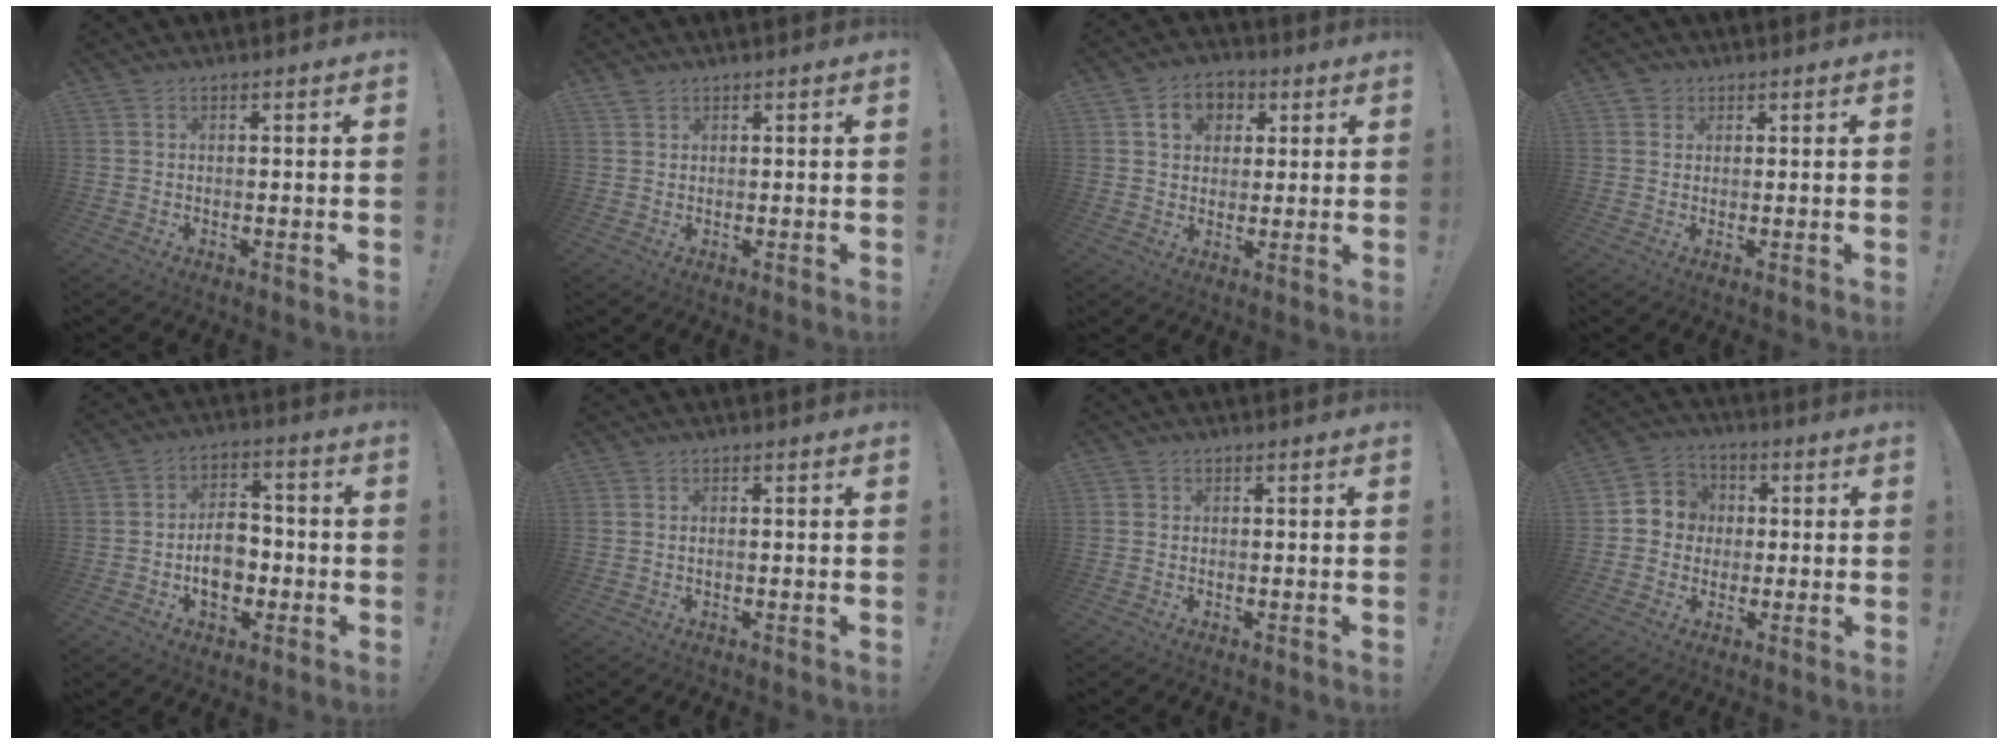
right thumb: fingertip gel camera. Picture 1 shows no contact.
{"total": 1.2, "force": [1.0, 0.6, 0.3], "torque": [-0.003, -0.003, 0.019]}
{"total": 8.6, "force": [3.0, 7.0, 4.0], "torque": [-0.054, -0.004, 0.058]}
{"total": 2.2, "force": [1.2, 1.9, 0.2], "torque": [-0.006, -0.001, 0.021]}
{"total": 10.9, "force": [-2.4, 8.0, 6.9], "torque": [-0.107, 0.015, -0.041]}
{"total": 0.8, "force": [-0.3, 0.0, 0.7], "torque": [-0.011, 0.000, -0.007]}
{"total": 0.5, "force": [0.0, 0.5, 0.0], "torque": [0.000, 0.001, 0.000]}
{"total": 7.3, "force": [-0.7, 7.1, 1.6], "torque": [-0.015, 0.014, -0.008]}